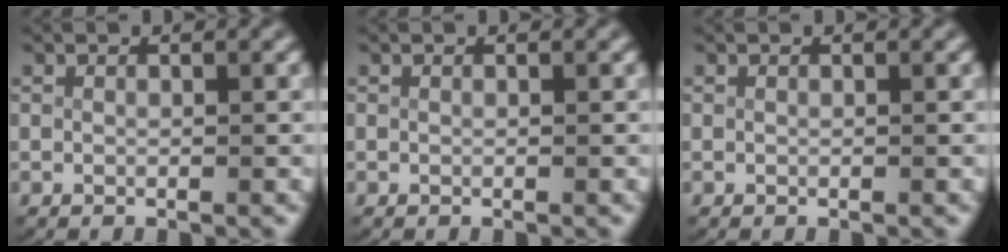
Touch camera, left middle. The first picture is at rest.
{"total": 0.0}
{"total": 0.0}